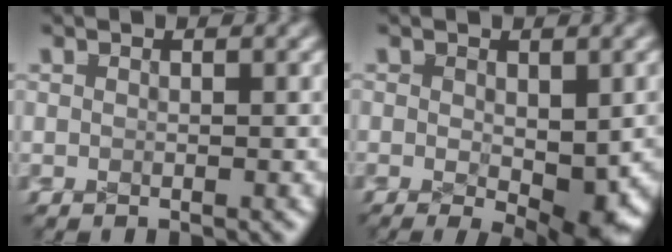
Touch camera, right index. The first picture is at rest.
{"total": 4.1, "force": [-1.4, 1.7, 3.5], "torque": [-0.056, -0.032, -0.008]}